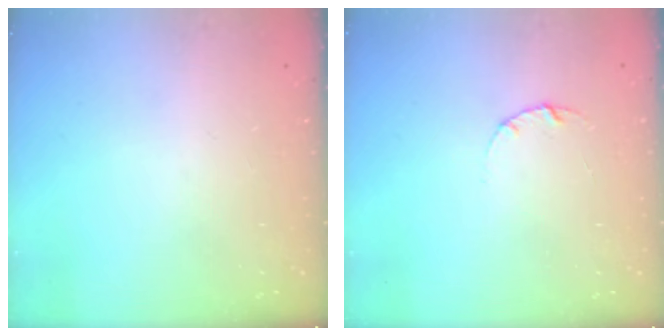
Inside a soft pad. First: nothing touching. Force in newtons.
{"total": 3.0, "press": 3.0, "slide": 0.4}